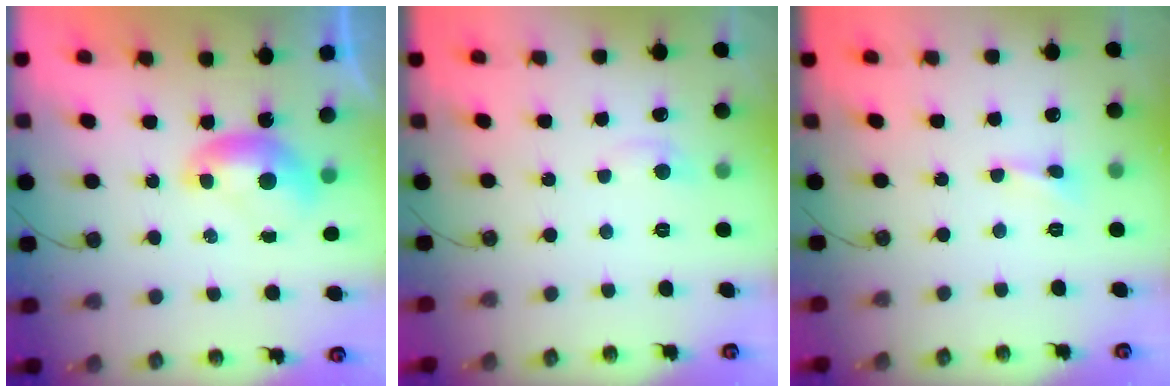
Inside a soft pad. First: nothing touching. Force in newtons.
{"total": 0.6, "press": 0.3, "slide": 0.5}
{"total": 1.9, "press": 1.8, "slide": 0.6}